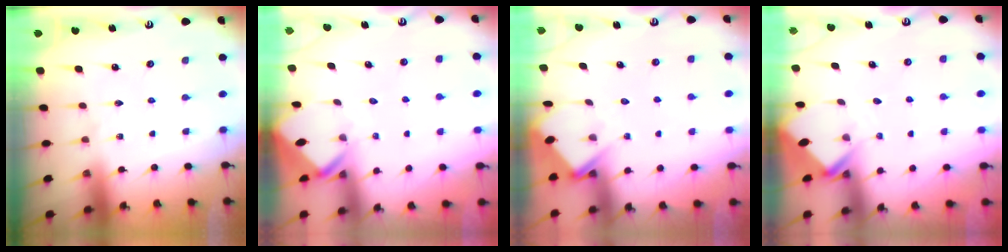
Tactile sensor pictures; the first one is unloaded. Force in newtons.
{"total": 2.5, "press": 2.5, "slide": 0.1}
{"total": 6.1, "press": 6.1, "slide": 0.2}
{"total": 2.7, "press": 2.7, "slide": 0.2}